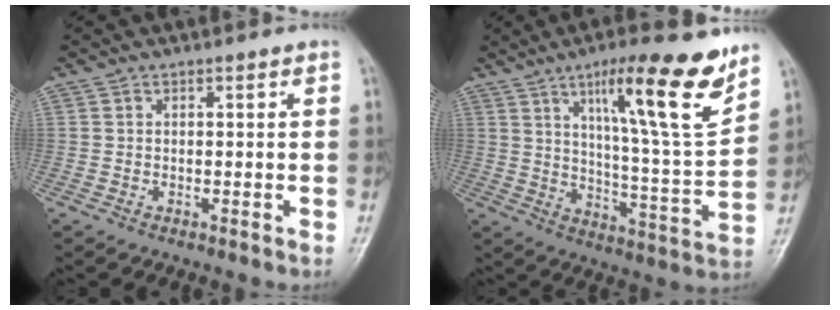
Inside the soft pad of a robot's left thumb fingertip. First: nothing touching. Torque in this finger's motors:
{"motor_torque": [0.82, 0.50, 1.64, -1.14, 0.30]}